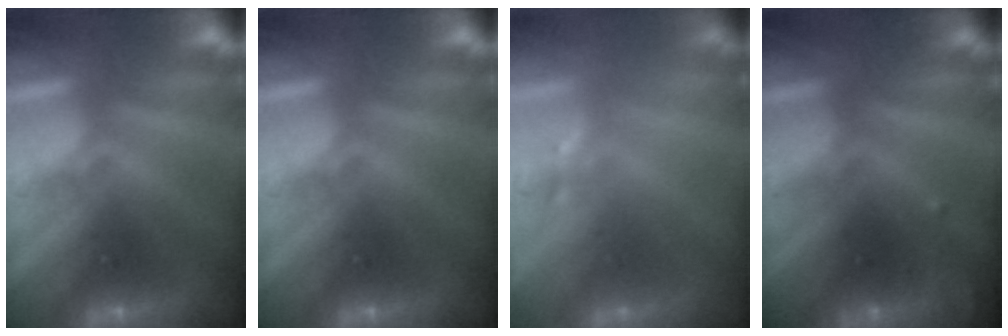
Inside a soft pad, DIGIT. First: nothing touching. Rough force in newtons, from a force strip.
{"total": 0.0}
{"total": 1.5}
{"total": 2.9}